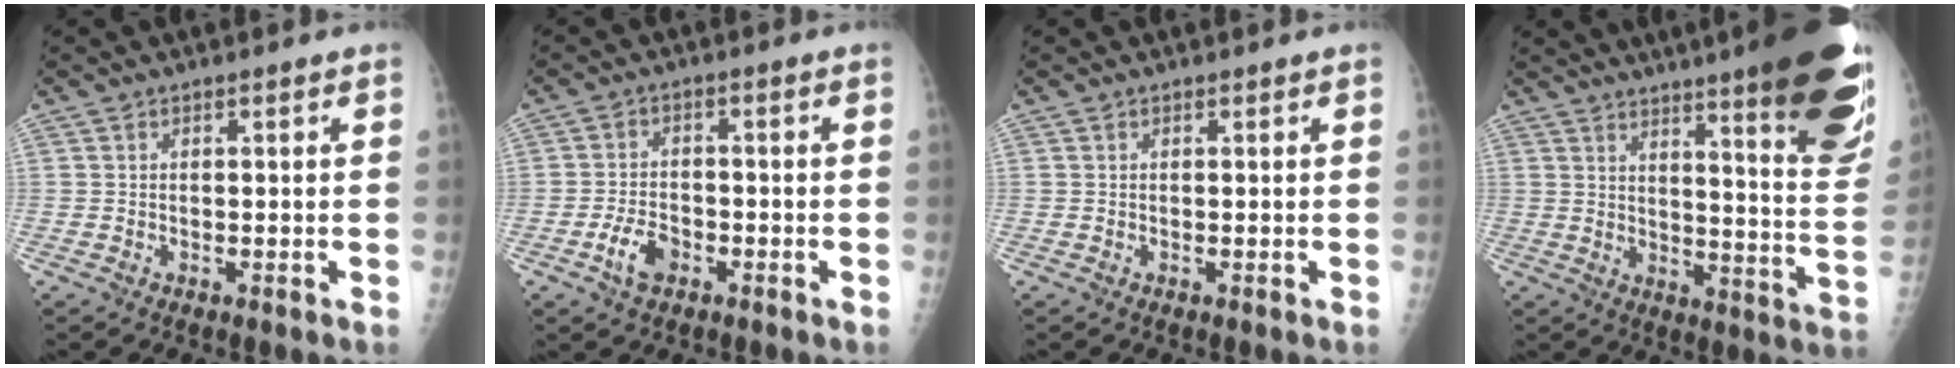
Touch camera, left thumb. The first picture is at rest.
{"total": 5.2, "force": [-2.7, 3.1, 3.2], "torque": [-0.055, 0.018, -0.048]}
{"total": 0.0}
{"total": 25.1, "force": [16.0, 3.5, 19.0], "torque": [-0.217, -0.085, 0.209]}